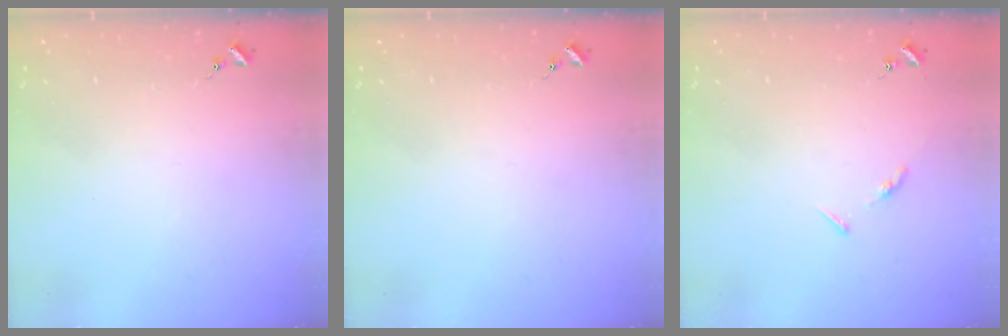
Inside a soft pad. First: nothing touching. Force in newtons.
{"total": 0.0}
{"total": 4.5, "press": 4.4, "slide": 0.5}